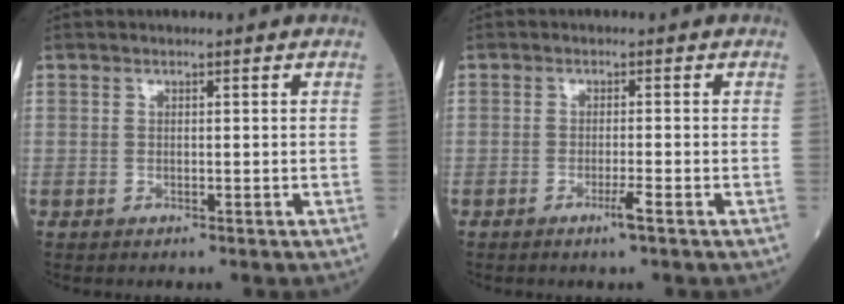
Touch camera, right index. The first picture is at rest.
{"total": 2.0, "force": [-1.2, -0.4, 1.6], "torque": [-0.031, -0.005, -0.024]}